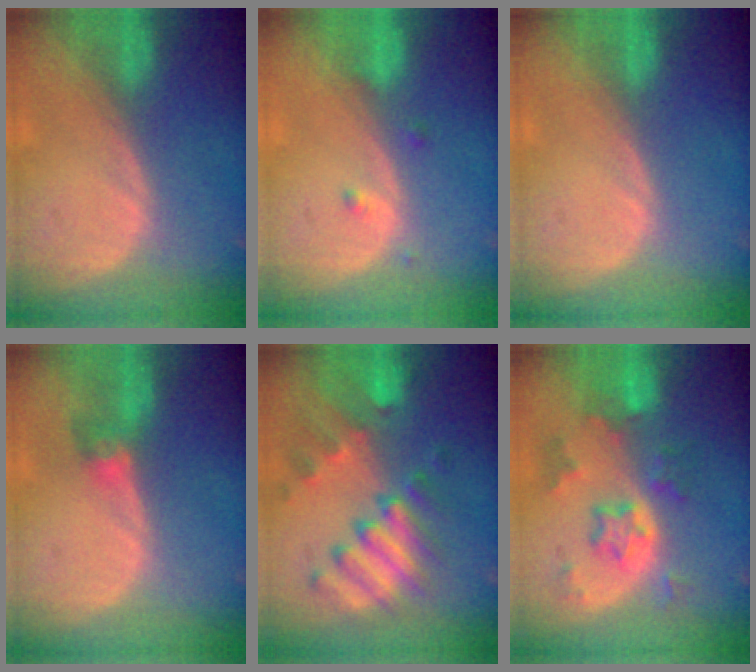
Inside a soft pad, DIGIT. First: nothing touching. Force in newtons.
{"total": 1.3, "press": 1.3, "slide": 0.0}
{"total": 0.0}
{"total": 3.1, "press": 2.7, "slide": 1.5}
{"total": 10.0, "press": 8.8, "slide": 4.7}
{"total": 7.5, "press": 6.6, "slide": 3.6}